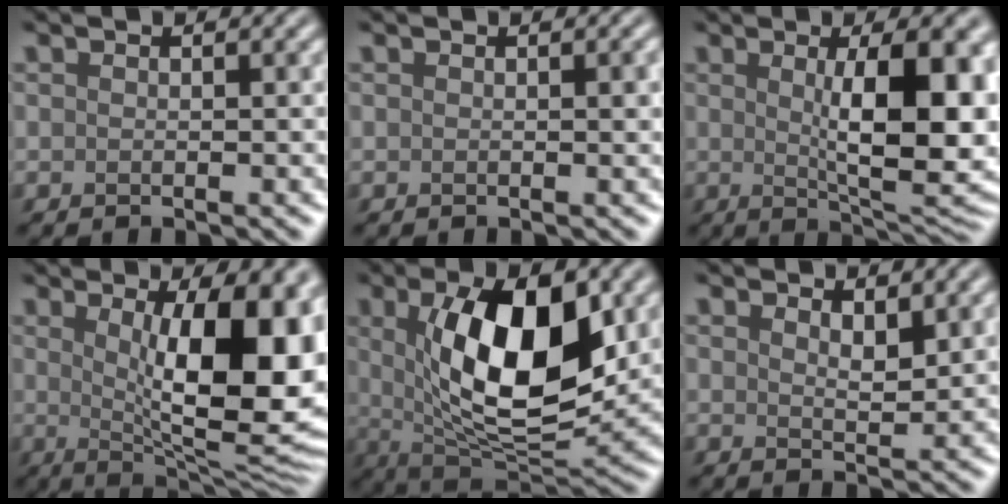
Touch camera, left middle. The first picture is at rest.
{"total": 0.8, "force": [0.1, 0.1, 0.8], "torque": [-0.009, 0.002, 0.002]}
{"total": 10.4, "force": [1.2, 2.8, 9.9], "torque": [-0.130, -0.007, 0.024]}
{"total": 13.7, "force": [1.5, 4.7, 12.8], "torque": [-0.139, -0.001, 0.024]}
{"total": 11.0, "force": [2.2, 4.6, 9.8], "torque": [-0.156, -0.007, 0.040]}
{"total": 1.9, "force": [1.4, 0.7, 1.1], "torque": [-0.019, -0.005, 0.027]}